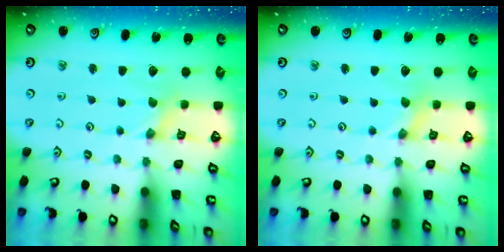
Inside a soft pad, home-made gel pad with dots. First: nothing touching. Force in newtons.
{"total": 0.0}